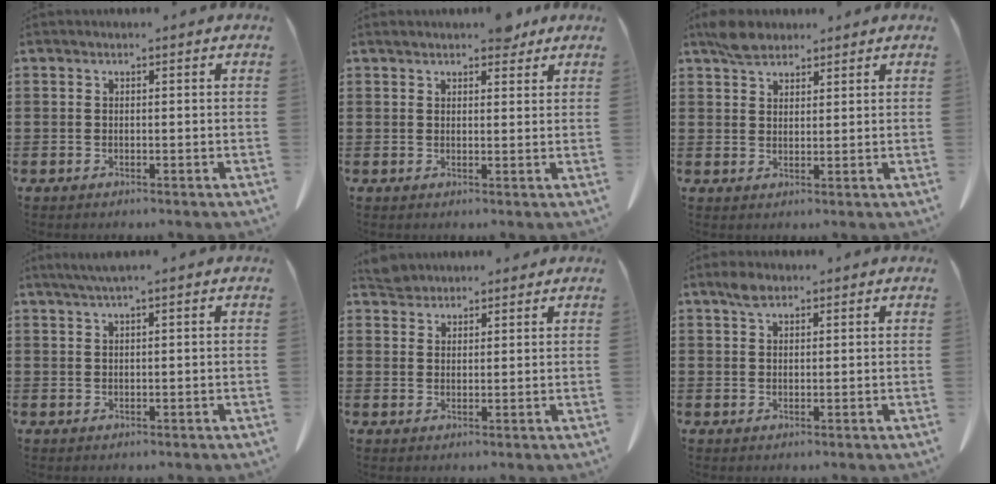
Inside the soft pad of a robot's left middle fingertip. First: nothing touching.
{"total": 3.2, "force": [2.7, 1.0, 1.3], "torque": [-0.023, 0.003, 0.050]}
{"total": 3.9, "force": [3.2, 1.6, 1.4], "torque": [-0.035, 0.005, 0.062]}
{"total": 1.8, "force": [1.1, -0.2, 1.4], "torque": [-0.026, -0.003, 0.021]}
{"total": 3.4, "force": [3.2, 0.8, 0.4], "torque": [-0.018, -0.004, 0.064]}
{"total": 2.5, "force": [1.8, 1.1, 1.4], "torque": [-0.031, 0.003, 0.033]}